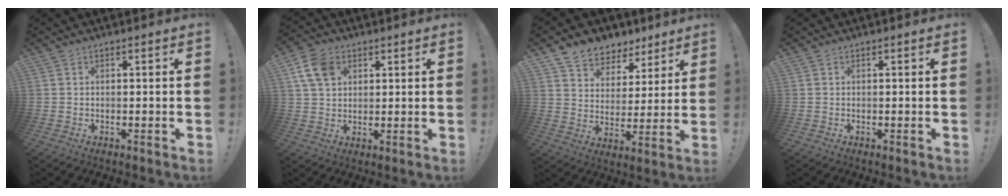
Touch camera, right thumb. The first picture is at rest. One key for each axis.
{"total": 9.3, "fx": 4.0, "fy": 6.5, "fz": 5.3, "tx": -0.095, "ty": -0.002, "tz": 0.078}
{"total": 7.7, "fx": 5.8, "fy": 5.1, "fz": 0.8, "tx": -0.018, "ty": -0.053, "tz": 0.115}
{"total": 0.0}